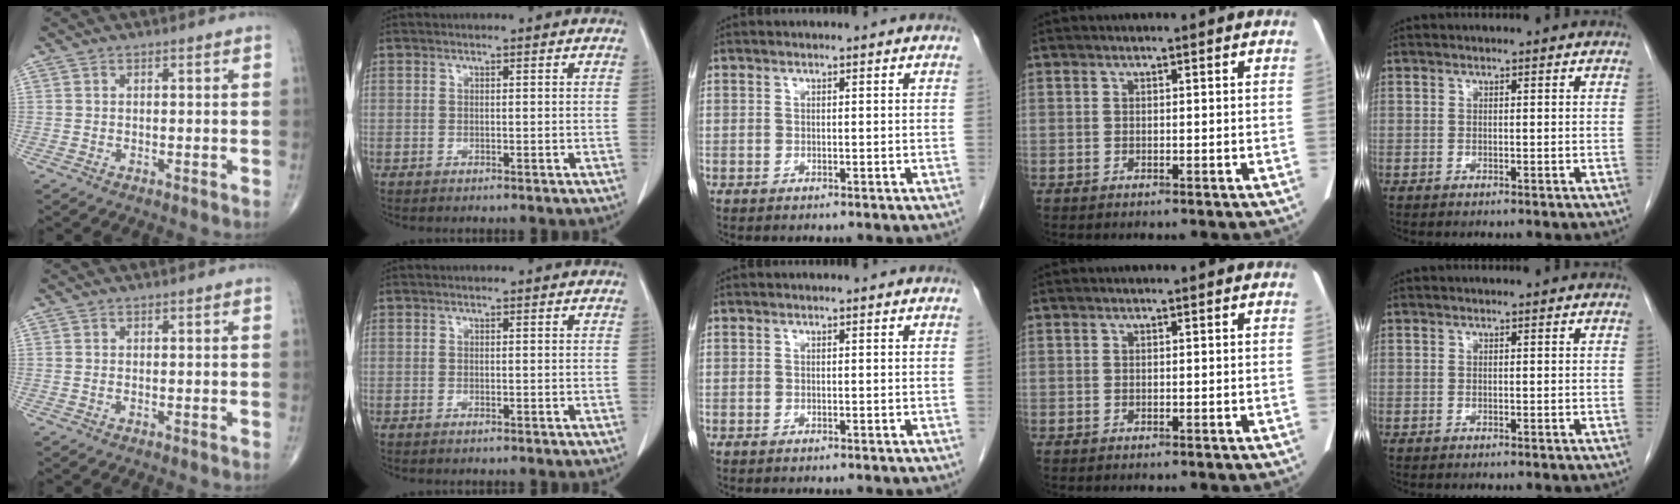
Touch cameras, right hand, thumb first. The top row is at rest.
{}